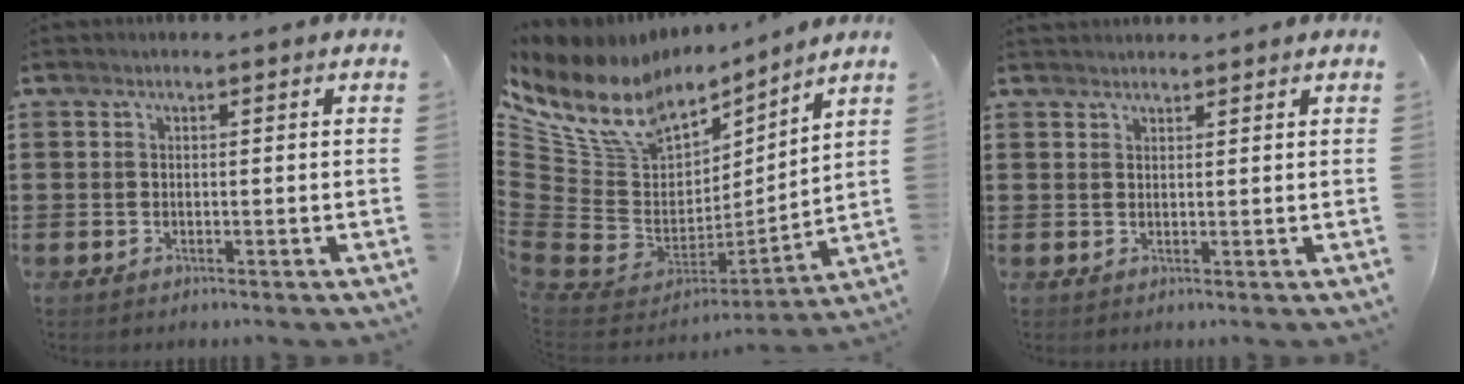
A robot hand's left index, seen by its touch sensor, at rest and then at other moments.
{"total": 11.6, "force": [7.5, 7.4, 4.9], "torque": [-0.157, -0.060, 0.136]}
{"total": 1.4, "force": [1.4, 0.2, 0.0], "torque": [-0.002, 0.000, 0.028]}